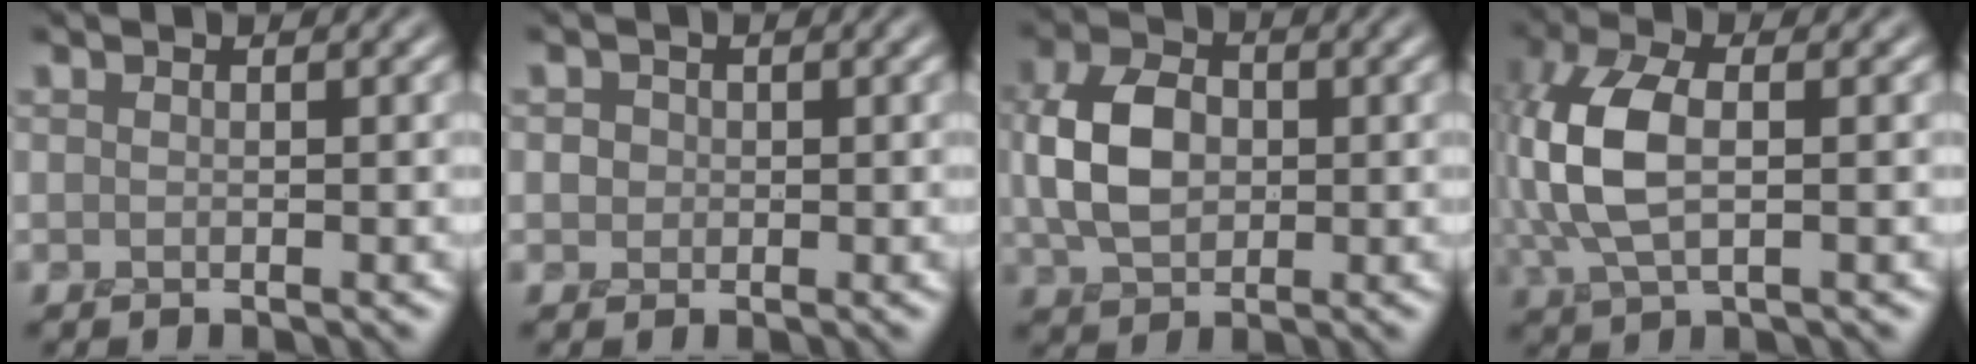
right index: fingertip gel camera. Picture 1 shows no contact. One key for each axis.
{"total": 1.1, "fx": -0.2, "fy": 1.1, "fz": 0.2, "tx": 0.002, "ty": -0.002, "tz": -0.001}
{"total": 5.1, "fx": 0.0, "fy": 3.6, "fz": 3.6, "tx": -0.080, "ty": 0.001, "tz": -0.002}
{"total": 6.4, "fx": 0.1, "fy": 3.1, "fz": 5.6, "tx": -0.137, "ty": 0.007, "tz": -0.004}